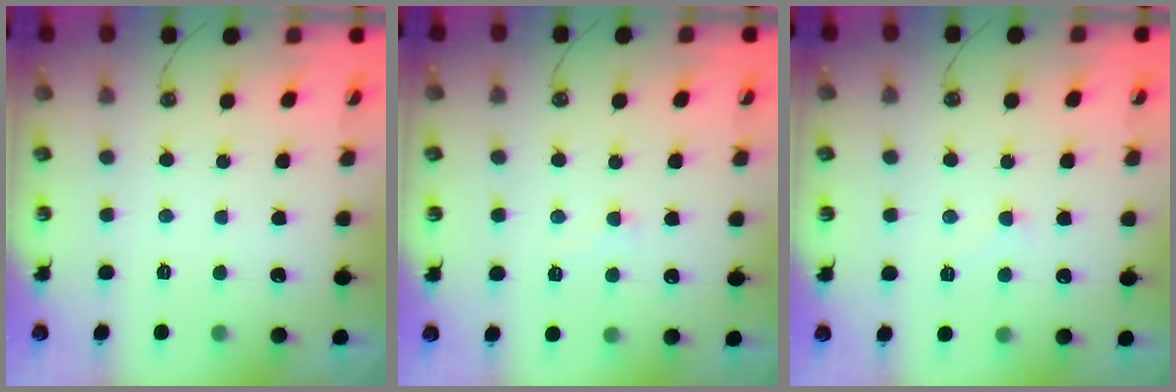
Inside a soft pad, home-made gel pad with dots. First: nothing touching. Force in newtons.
{"total": 1.5, "press": 1.2, "slide": 0.8}
{"total": 2.2, "press": 2.1, "slide": 0.6}